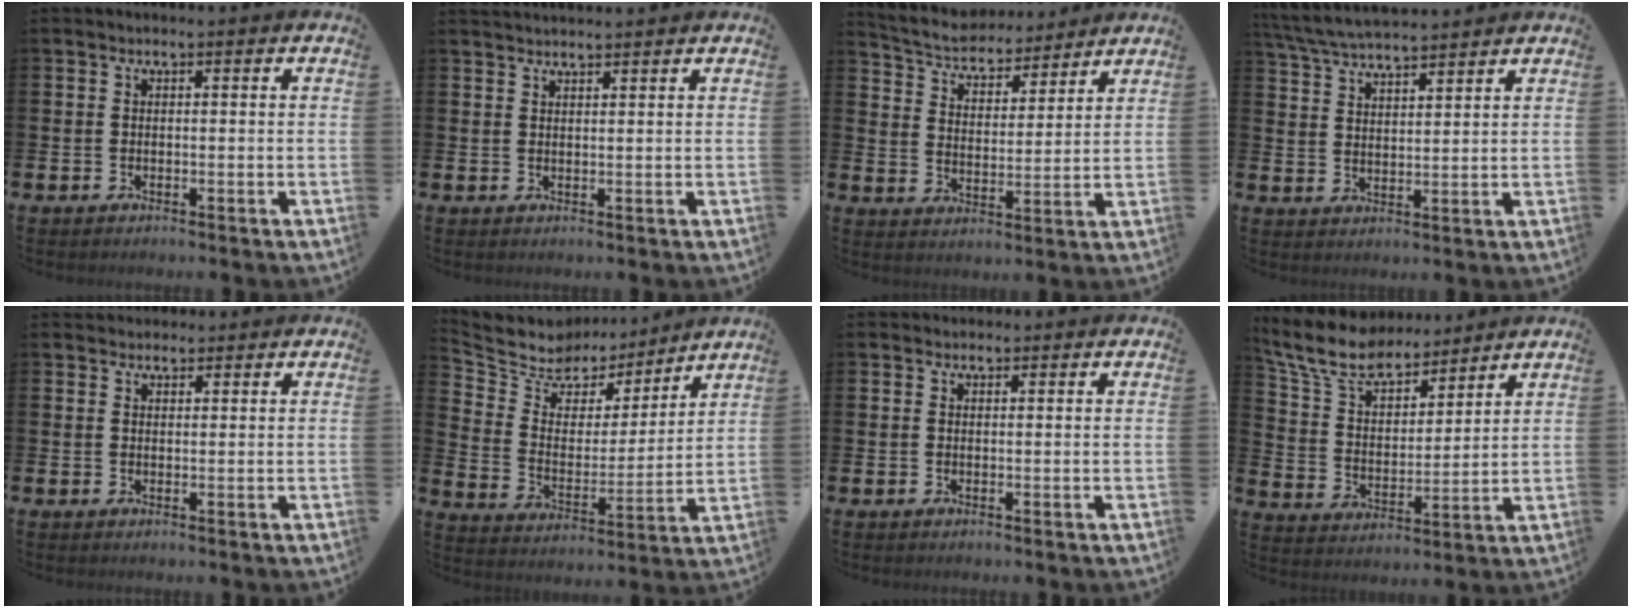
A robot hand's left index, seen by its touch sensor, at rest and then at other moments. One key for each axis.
{"total": 1.9, "fx": 1.9, "fy": 0.2, "fz": 0.1, "tx": 0.006, "ty": -0.010, "tz": 0.032}
{"total": 5.6, "fx": 5.4, "fy": 1.4, "fz": 0.5, "tx": -0.037, "ty": -0.044, "tz": 0.089}
{"total": 5.5, "fx": 5.4, "fy": 0.4, "fz": 1.1, "tx": -0.040, "ty": -0.028, "tz": 0.096}
{"total": 1.9, "fx": 1.8, "fy": 0.6, "fz": -0.2, "tx": 0.015, "ty": -0.008, "tz": 0.030}
{"total": 7.7, "fx": 7.0, "fy": 3.2, "fz": 0.0, "tx": -0.048, "ty": -0.058, "tz": 0.125}
{"total": 1.1, "fx": 1.0, "fy": 0.5, "fz": 0.0, "tx": 0.016, "ty": 0.000, "tz": 0.014}
{"total": 9.5, "fx": 8.6, "fy": 2.9, "fz": 2.9, "tx": -0.095, "ty": -0.052, "tz": 0.155}